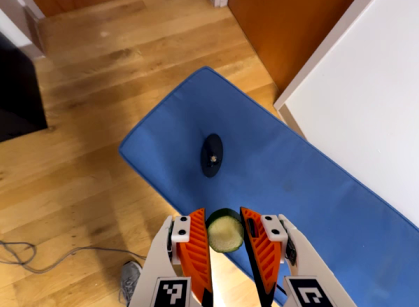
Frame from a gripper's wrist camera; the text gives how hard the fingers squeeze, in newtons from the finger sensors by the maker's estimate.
{"total": 9.4, "left": 9.4, "right": 9.4}